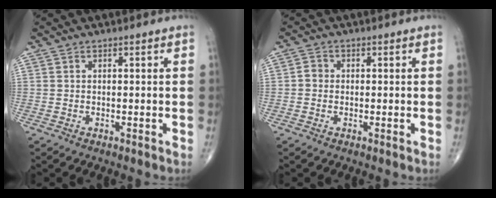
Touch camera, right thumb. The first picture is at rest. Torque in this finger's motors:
{"motor_torque": [0.44, 0.33, 0.26, -0.15, 0.00]}